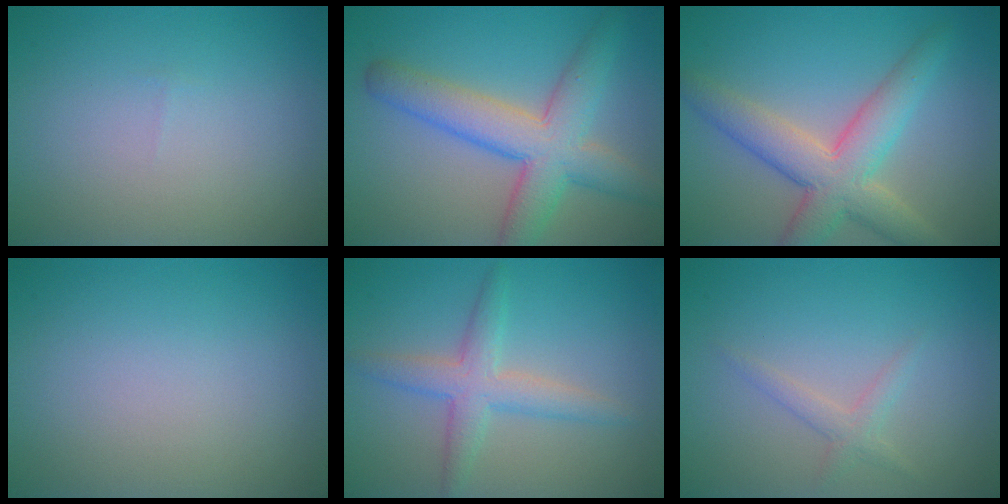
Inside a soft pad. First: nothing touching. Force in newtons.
{"total": 6.9, "press": 6.9, "slide": 0.2}
{"total": 6.3, "press": 6.3, "slide": 0.3}
{"total": 0.0}
{"total": 3.5, "press": 3.5, "slide": 0.1}
{"total": 1.5, "press": 1.5, "slide": 0.1}